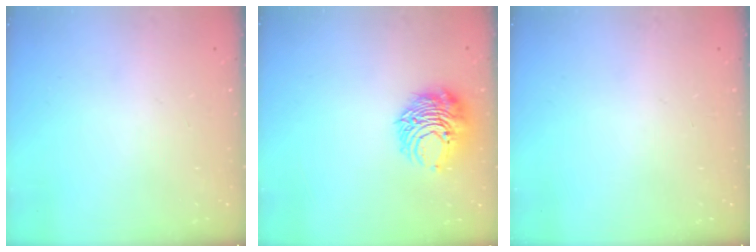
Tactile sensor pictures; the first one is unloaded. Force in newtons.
{"total": 9.2, "press": 9.2, "slide": 0.8}
{"total": 0.0}